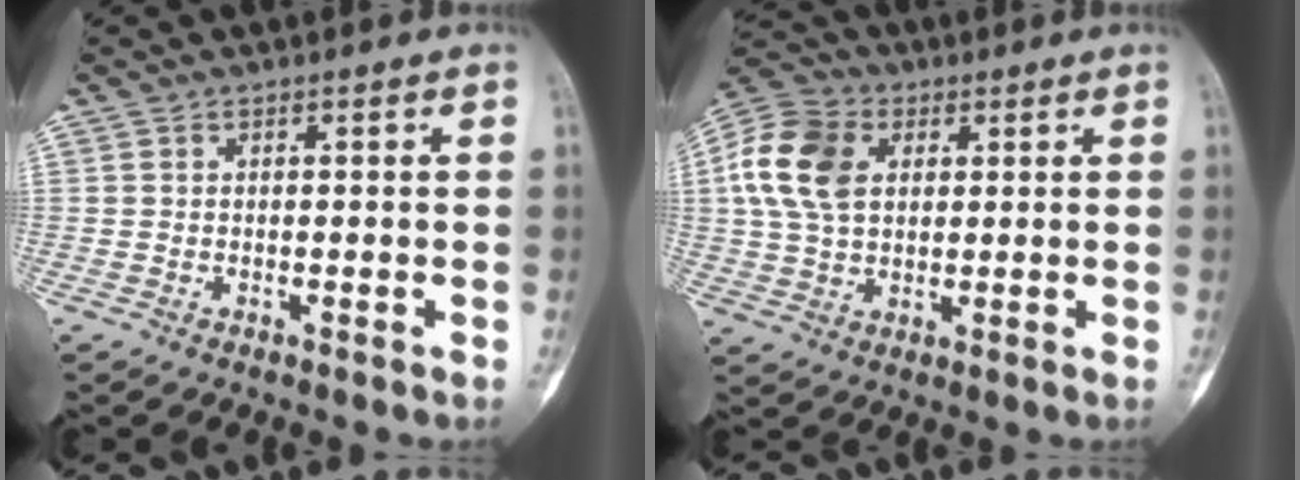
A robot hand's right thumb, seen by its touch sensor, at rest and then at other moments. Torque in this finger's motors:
{"motor_torque": [-0.10, 0.65, 0.94, 0.07, 0.13]}